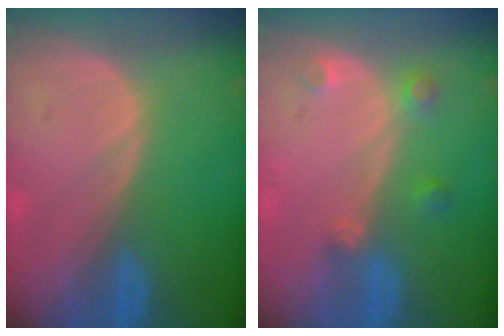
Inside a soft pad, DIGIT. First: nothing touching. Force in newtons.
{"total": 2.8, "press": 2.7, "slide": 0.7}